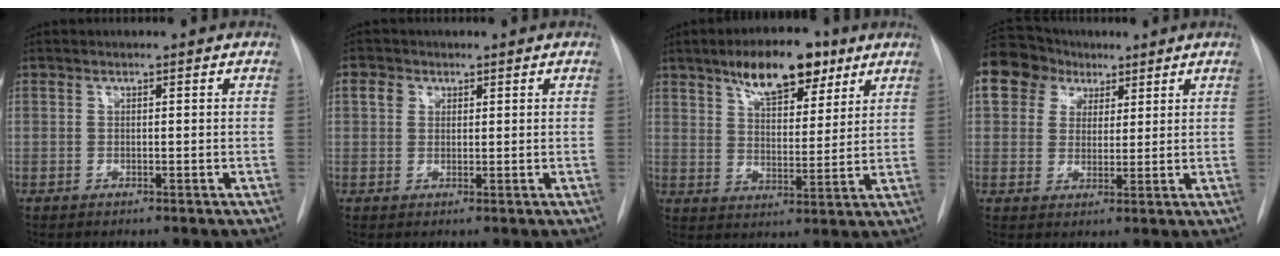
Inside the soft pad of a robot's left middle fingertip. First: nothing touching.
{"total": 2.4, "force": [1.1, 2.0, 0.8], "torque": [-0.015, 0.009, 0.017]}
{"total": 11.1, "force": [7.1, 4.3, 7.3], "torque": [-0.116, 0.010, 0.117]}
{"total": 13.4, "force": [6.8, 10.7, 4.4], "torque": [-0.124, 0.060, 0.126]}